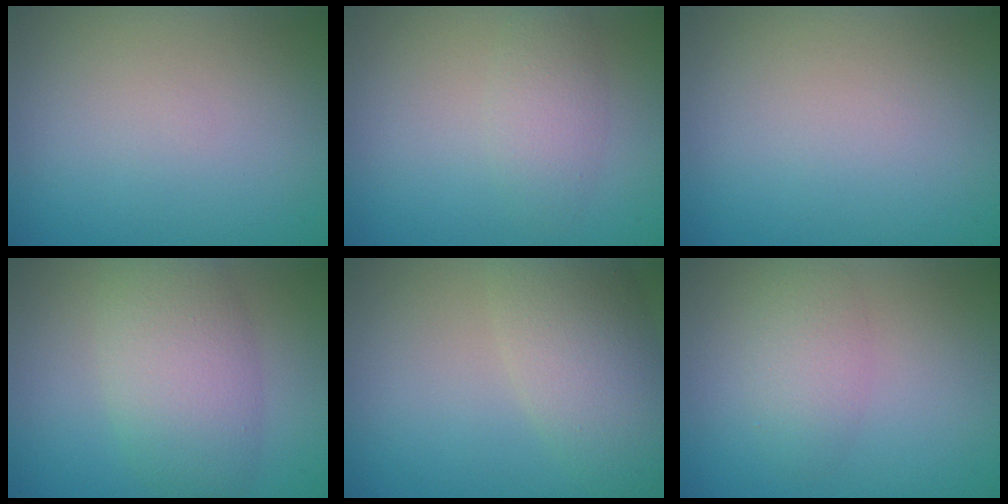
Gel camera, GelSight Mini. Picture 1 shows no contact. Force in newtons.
{"total": 2.2, "press": 2.2, "slide": 0.1}
{"total": 0.0}
{"total": 6.1, "press": 6.1, "slide": 0.3}
{"total": 5.7, "press": 5.7, "slide": 0.4}
{"total": 2.7, "press": 2.7, "slide": 0.1}